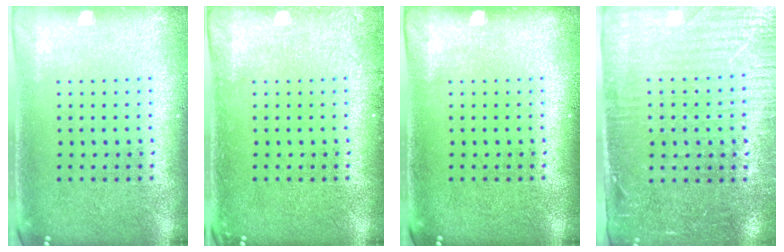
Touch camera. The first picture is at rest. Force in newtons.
{"total": 0.8, "press": 0.8, "slide": 0.1}
{"total": 0.0}
{"total": 3.6, "press": 3.2, "slide": 1.7}